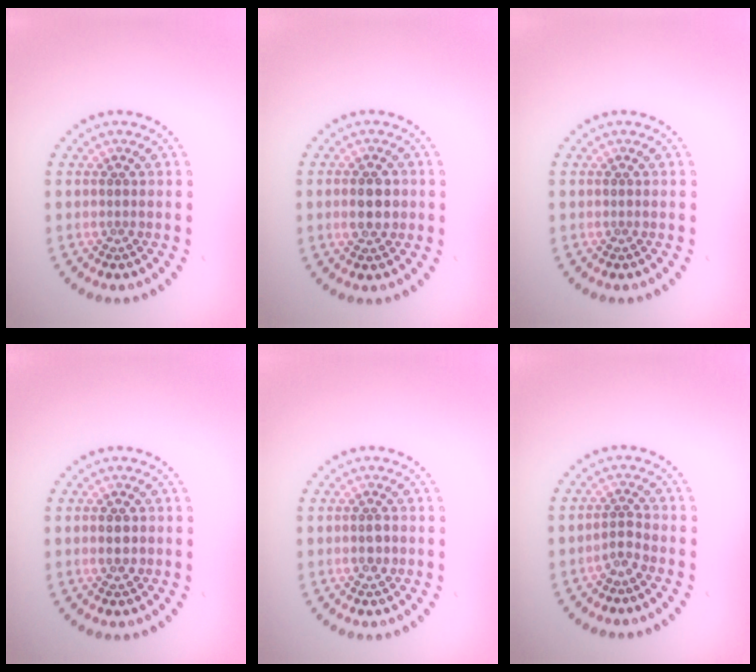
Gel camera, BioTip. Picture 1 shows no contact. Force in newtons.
{"total": 2.8, "press": 2.8, "slide": 0.1}
{"total": 0.0}
{"total": 1.4, "press": 1.4, "slide": 0.0}
{"total": 1.1, "press": 1.1, "slide": 0.2}
{"total": 1.5, "press": 1.0, "slide": 1.2}